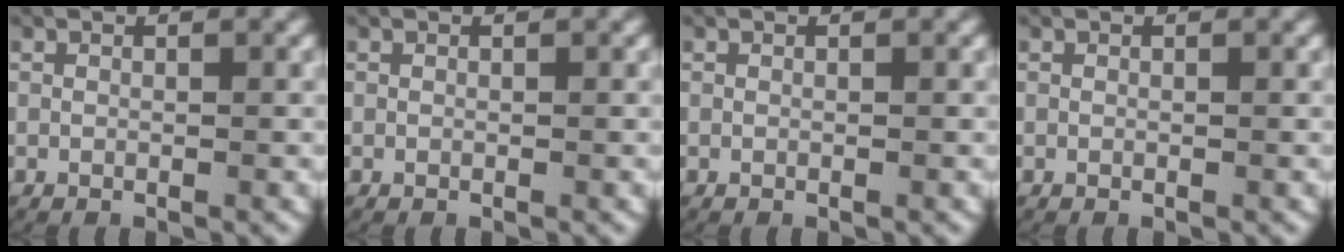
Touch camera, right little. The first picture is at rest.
{"total": 0.0}
{"total": 0.0}
{"total": 0.0}